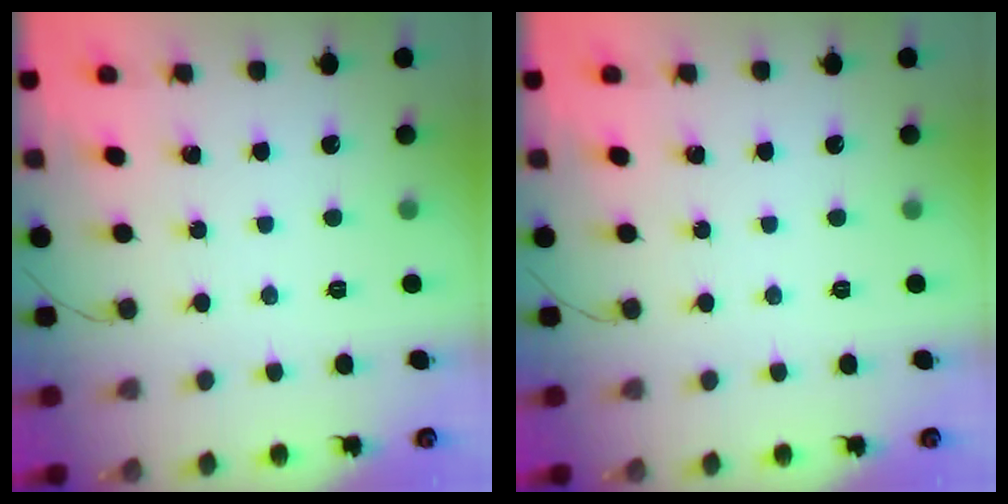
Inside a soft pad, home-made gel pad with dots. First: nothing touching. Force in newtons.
{"total": 0.0}